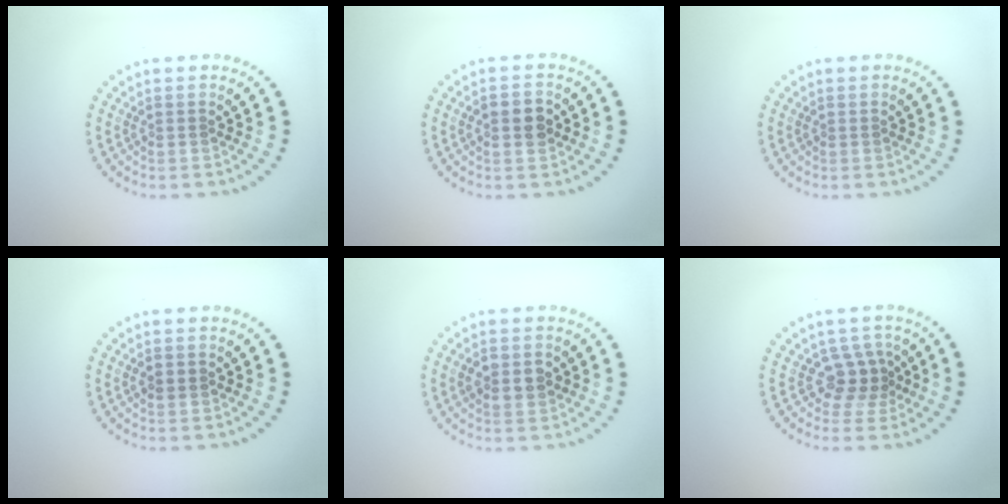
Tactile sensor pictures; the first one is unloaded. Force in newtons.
{"total": 2.9, "press": 2.9, "slide": 0.2}
{"total": 0.0}
{"total": 1.0, "press": 1.0, "slide": 0.1}
{"total": 2.7, "press": 2.7, "slide": 0.1}
{"total": 2.6, "press": 2.1, "slide": 1.6}